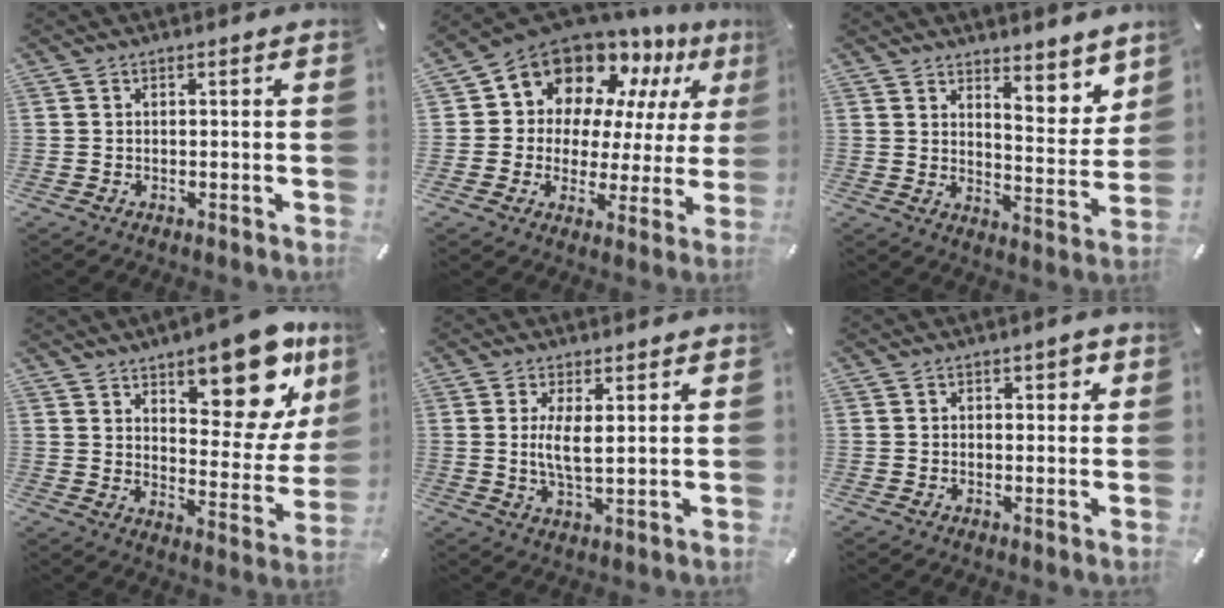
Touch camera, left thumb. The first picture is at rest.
{"total": 13.5, "force": [10.5, 7.9, 2.9], "torque": [-0.066, -0.101, 0.190]}
{"total": 8.1, "force": [6.8, 3.3, 2.8], "torque": [-0.011, -0.074, 0.115]}
{"total": 19.4, "force": [12.4, 8.7, 12.1], "torque": [-0.138, -0.099, 0.202]}
{"total": 6.0, "force": [1.6, 1.9, 5.5], "torque": [-0.108, -0.008, 0.023]}
{"total": 1.6, "force": [0.5, 1.1, 1.1], "torque": [-0.007, 0.001, 0.002]}